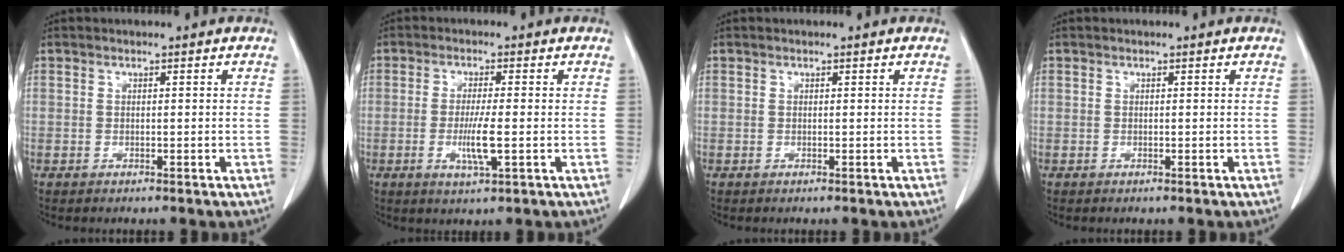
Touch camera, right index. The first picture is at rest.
{"total": 4.9, "force": [-1.1, 0.2, 4.8], "torque": [-0.096, -0.011, -0.018]}
{"total": 0.0}
{"total": 0.0}